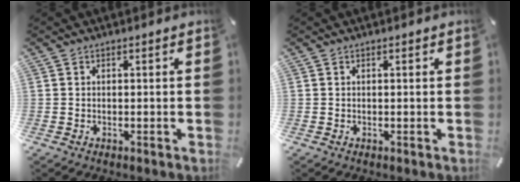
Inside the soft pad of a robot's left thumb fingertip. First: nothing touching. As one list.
[{"total": 0.0}]